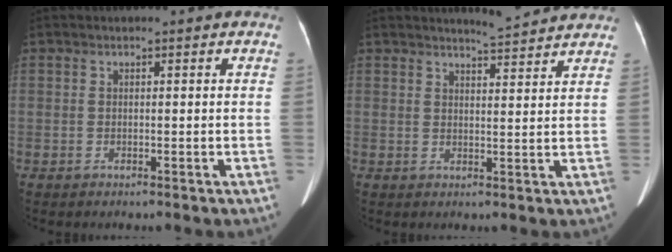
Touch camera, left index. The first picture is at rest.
{"total": 4.8, "force": [4.7, -0.2, 0.9], "torque": [-0.026, -0.001, 0.063]}